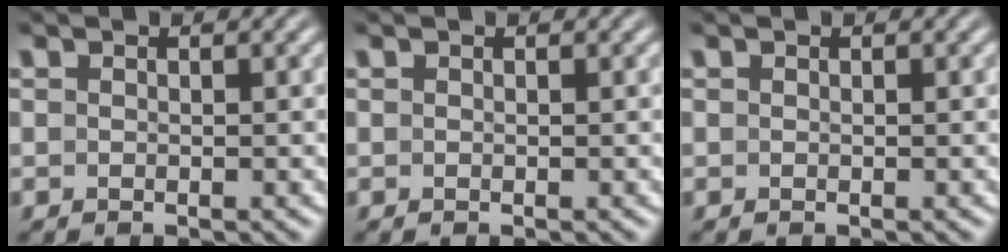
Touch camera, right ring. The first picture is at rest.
{"total": 0.0}
{"total": 0.0}